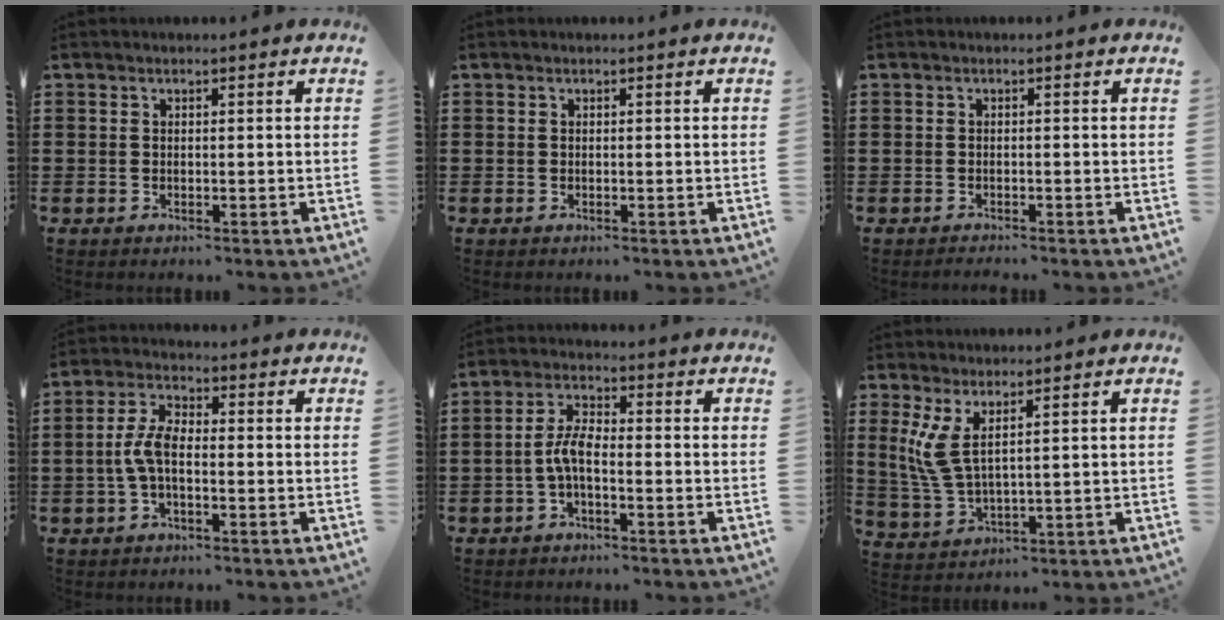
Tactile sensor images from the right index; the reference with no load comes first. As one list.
[{"total": 0.0}, {"total": 0.8, "force": [-0.8, -0.2, 0.0], "torque": [-0.001, -0.003, -0.015]}, {"total": 5.2, "force": [-1.1, 2.1, 4.7], "torque": [-0.111, -0.003, -0.027]}, {"total": 4.8, "force": [-1.5, 1.5, 4.3], "torque": [-0.104, -0.003, -0.036]}, {"total": 5.3, "force": [2.5, 1.5, 4.4], "torque": [-0.117, -0.005, 0.041]}]